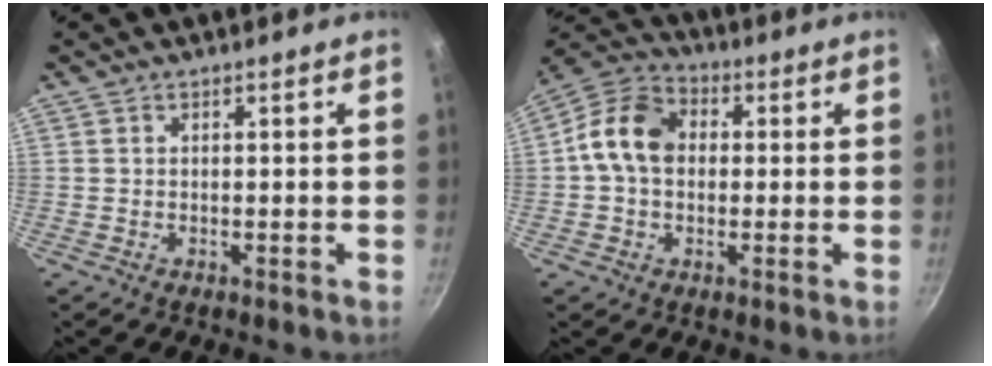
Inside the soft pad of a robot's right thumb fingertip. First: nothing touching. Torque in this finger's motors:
{"motor_torque": [1.20, 3.61, 1.28, -0.55, 0.40]}